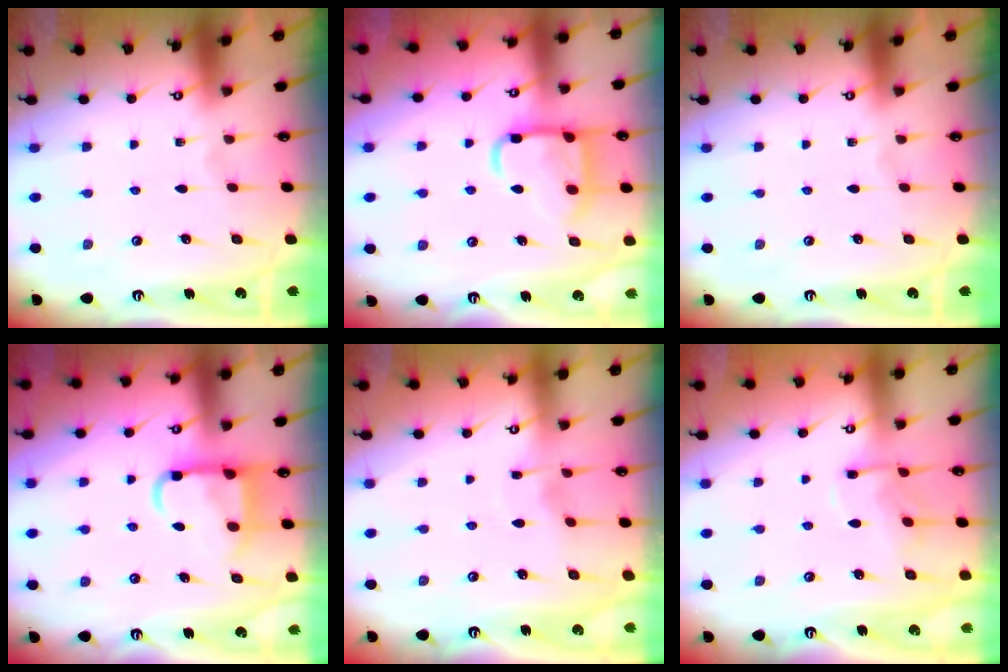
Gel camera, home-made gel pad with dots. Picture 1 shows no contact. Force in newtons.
{"total": 13.6, "press": 13.5, "slide": 1.6}
{"total": 0.0}
{"total": 9.5, "press": 9.4, "slide": 1.5}
{"total": 3.0, "press": 2.9, "slide": 0.4}
{"total": 7.6, "press": 7.6, "slide": 0.6}